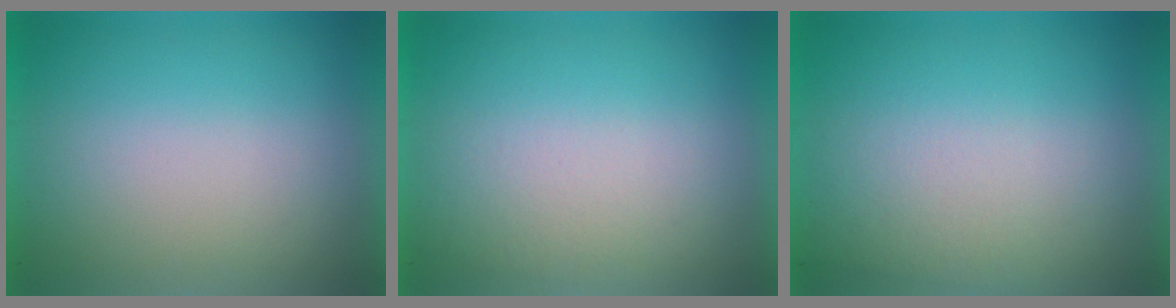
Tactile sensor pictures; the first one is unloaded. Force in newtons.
{"total": 1.4}
{"total": 2.1}